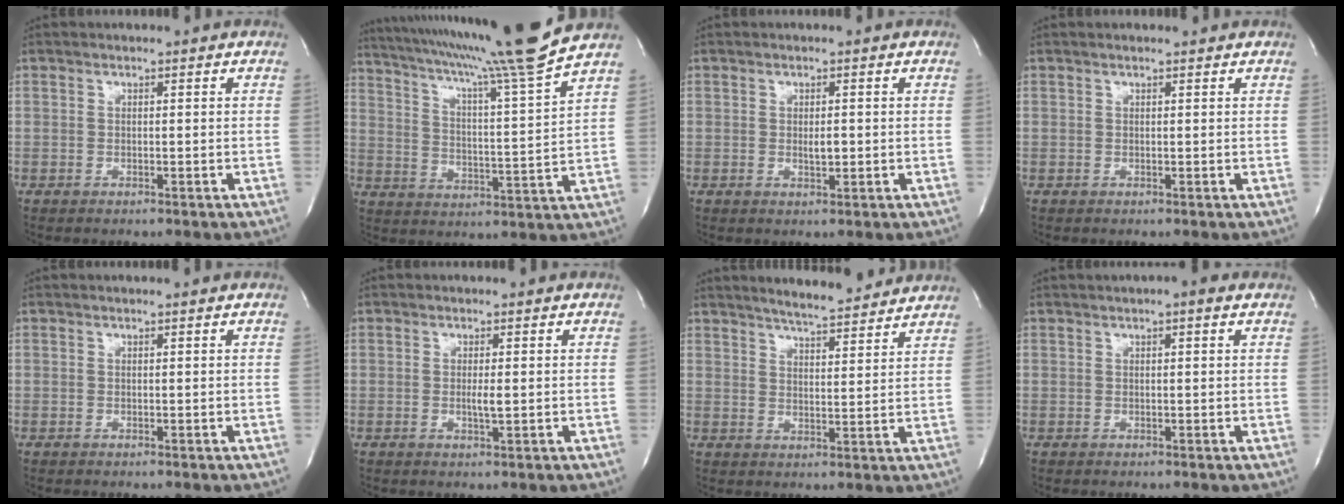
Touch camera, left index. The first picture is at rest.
{"total": 19.1, "force": [16.3, -2.9, 9.6], "torque": [-0.168, -0.039, 0.239]}
{"total": 1.7, "force": [-0.1, 0.5, 1.6], "torque": [-0.029, -0.003, 0.000]}
{"total": 1.1, "force": [1.0, 0.1, 0.4], "torque": [-0.011, 0.008, 0.015]}
{"total": 0.0}
{"total": 1.7, "force": [-0.1, 0.1, 1.7], "torque": [-0.034, -0.005, -0.001]}
{"total": 10.7, "force": [9.8, 1.0, 4.1], "torque": [-0.066, 0.002, 0.133]}
{"total": 2.2, "force": [1.3, 0.3, 1.8], "torque": [-0.032, 0.008, 0.015]}